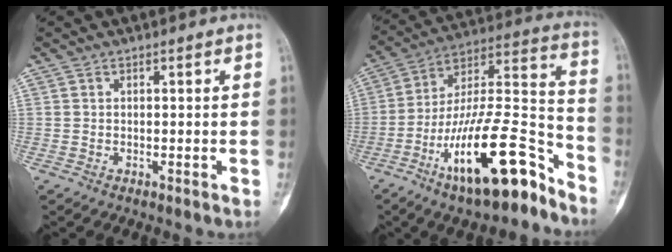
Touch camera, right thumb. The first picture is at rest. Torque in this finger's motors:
{"motor_torque": [2.92, 1.41, 1.34, -1.43, 0.59]}